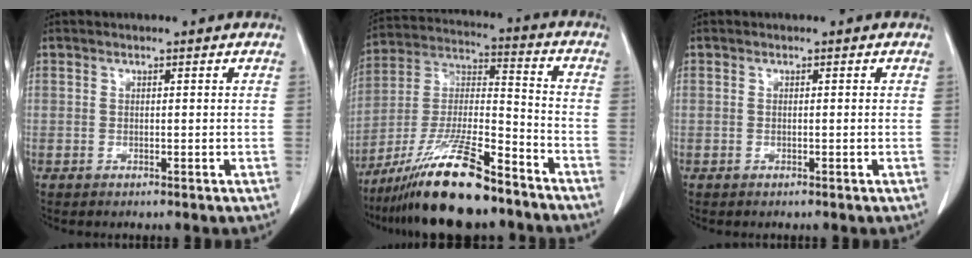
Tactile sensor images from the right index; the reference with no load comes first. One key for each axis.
{"total": 17.5, "fx": -13.2, "fy": 2.4, "fz": 11.2, "tx": -0.237, "ty": -0.019, "tz": -0.239}
{"total": 0.0}